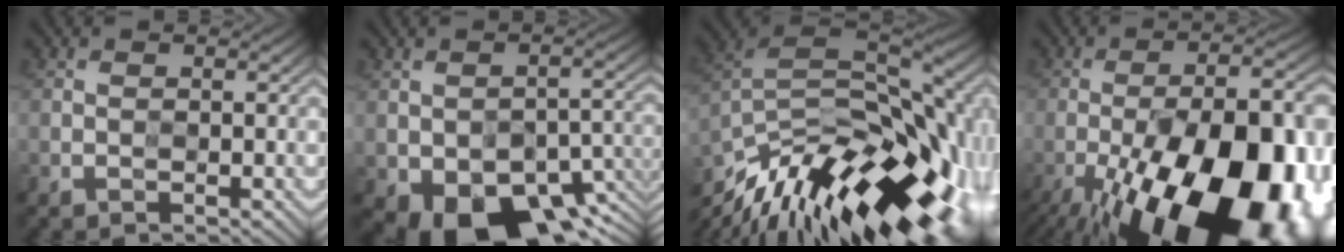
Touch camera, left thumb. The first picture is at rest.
{"total": 11.0, "force": [-6.3, 5.6, 7.0], "torque": [-0.103, -0.026, -0.093]}
{"total": 17.4, "force": [-9.6, 6.2, 13.1], "torque": [-0.234, 0.013, -0.160]}
{"total": 22.5, "force": [-11.2, 8.4, 17.7], "torque": [-0.245, -0.040, -0.163]}